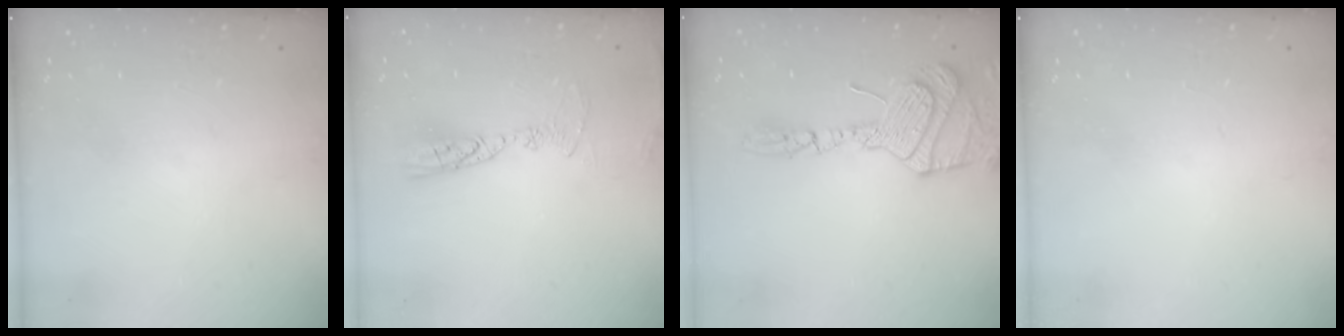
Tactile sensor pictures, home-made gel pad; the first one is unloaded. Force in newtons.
{"total": 9.3, "press": 9.3, "slide": 0.9}
{"total": 18.6, "press": 18.4, "slide": 3.1}
{"total": 0.0}